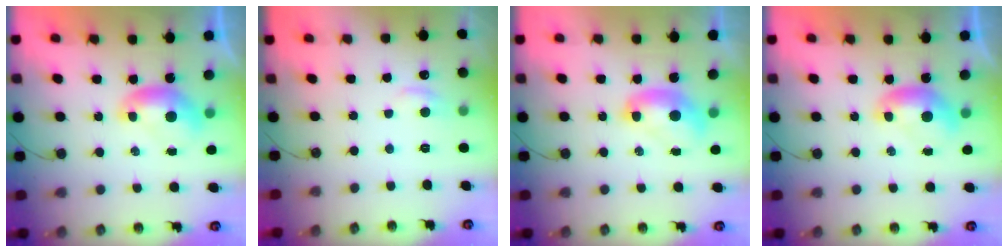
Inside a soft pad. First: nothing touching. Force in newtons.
{"total": 1.1, "press": 0.6, "slide": 0.9}
{"total": 2.0, "press": 2.0, "slide": 0.2}
{"total": 0.0}